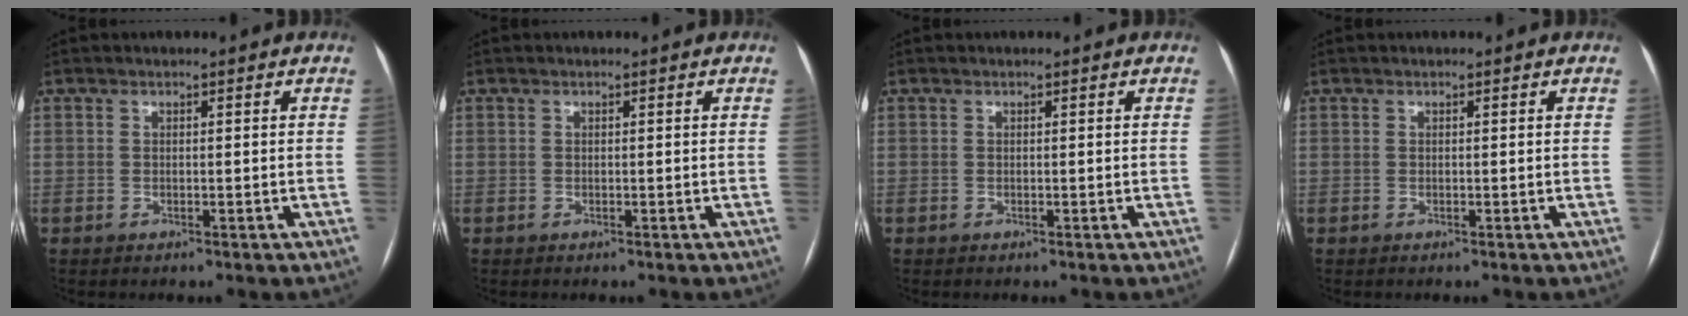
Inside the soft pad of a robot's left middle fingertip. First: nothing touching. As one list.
[{"total": 0.0}, {"total": 0.0}, {"total": 0.0}]